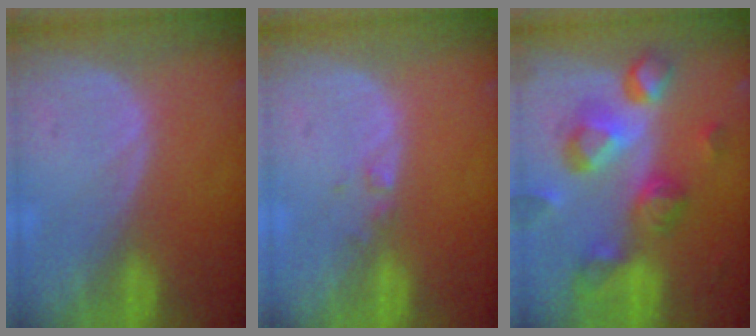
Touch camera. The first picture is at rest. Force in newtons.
{"total": 0.9, "press": 0.9, "slide": 0.1}
{"total": 10.6, "press": 9.5, "slide": 4.7}